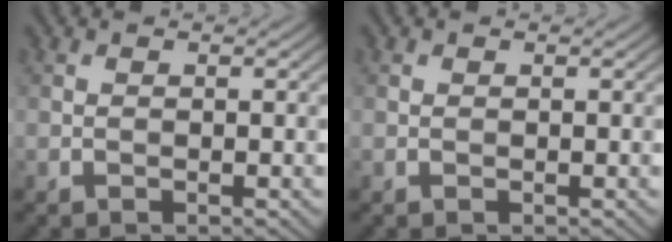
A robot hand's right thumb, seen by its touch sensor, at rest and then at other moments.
{"total": 0.0}